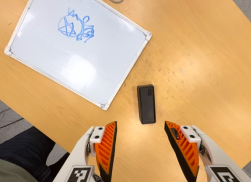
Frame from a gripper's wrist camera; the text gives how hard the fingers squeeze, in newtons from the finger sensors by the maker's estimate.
{"total": 0.0}